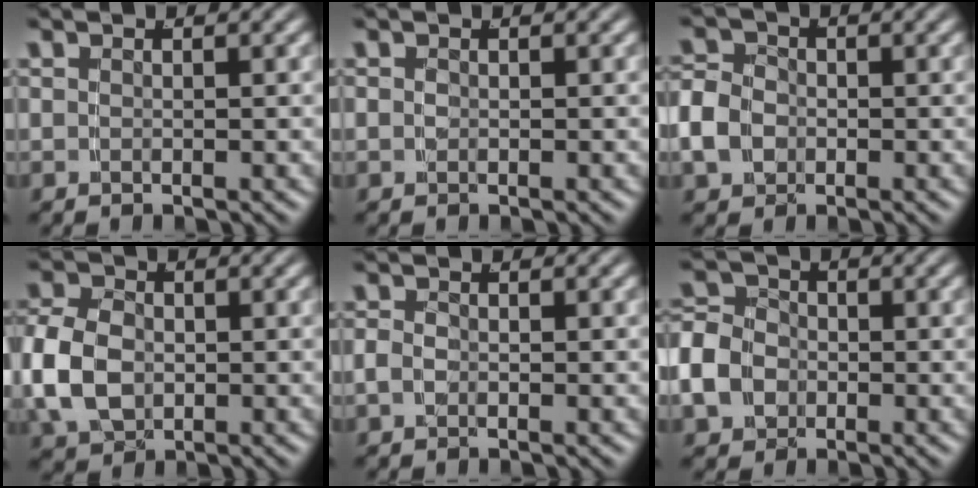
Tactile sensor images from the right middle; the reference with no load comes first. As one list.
[{"total": 0.0}, {"total": 3.7, "force": [-0.9, 3.1, 1.9], "torque": [-0.055, -0.012, -0.010]}, {"total": 5.1, "force": [-0.6, 4.0, 3.1], "torque": [-0.087, -0.017, 0.002]}, {"total": 1.2, "force": [-0.6, 0.7, 0.8], "torque": [-0.024, -0.007, -0.005]}, {"total": 5.9, "force": [-1.1, 5.0, 2.8], "torque": [-0.069, -0.017, -0.017]}]